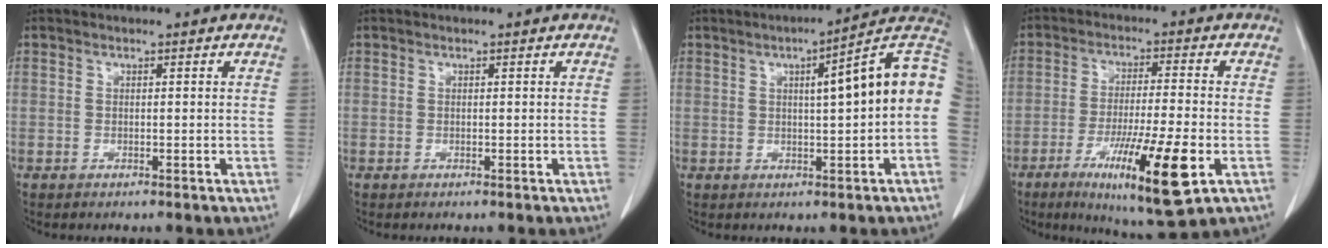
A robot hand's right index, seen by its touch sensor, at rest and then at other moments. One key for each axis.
{"total": 0.0}
{"total": 12.0, "fx": 1.2, "fy": 0.8, "fz": 11.9, "tx": -0.160, "ty": 0.030, "tz": 0.011}
{"total": 14.6, "fx": -5.9, "fy": 1.0, "fz": 13.3, "tx": -0.229, "ty": -0.035, "tz": -0.091}